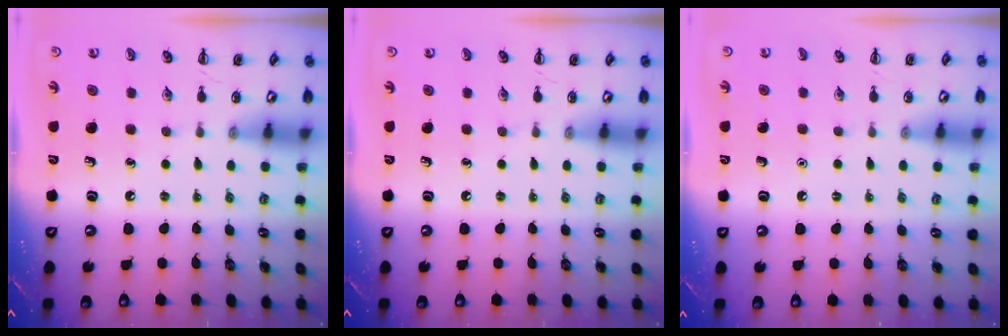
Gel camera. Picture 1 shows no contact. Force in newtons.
{"total": 0.0}
{"total": 1.6, "press": 1.6, "slide": 0.1}